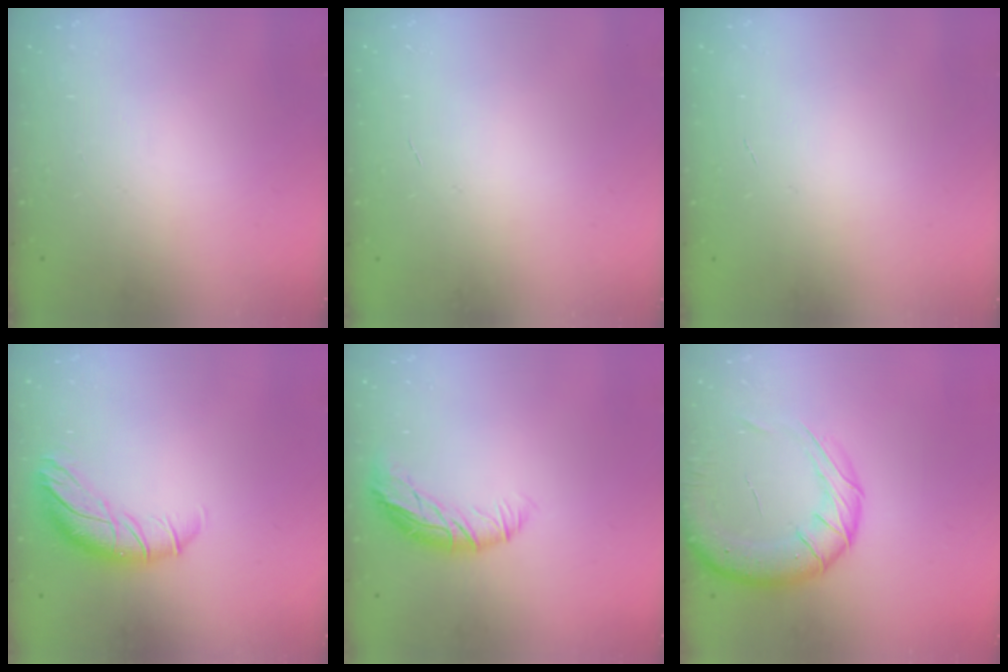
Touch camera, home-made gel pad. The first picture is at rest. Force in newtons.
{"total": 0.0}
{"total": 0.0}
{"total": 12.1, "press": 11.8, "slide": 2.8}
{"total": 10.5, "press": 10.3, "slide": 1.6}
{"total": 14.8, "press": 14.6, "slide": 2.5}